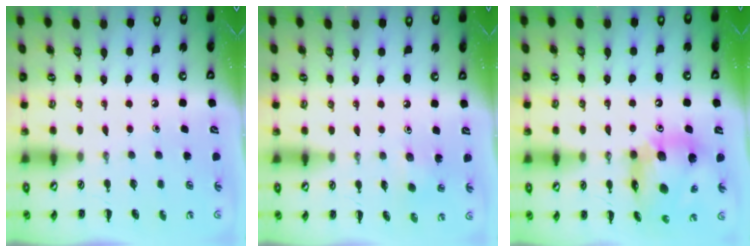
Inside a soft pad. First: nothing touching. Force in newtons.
{"total": 3.0, "press": 2.8, "slide": 0.9}
{"total": 16.8, "press": 16.5, "slide": 2.9}